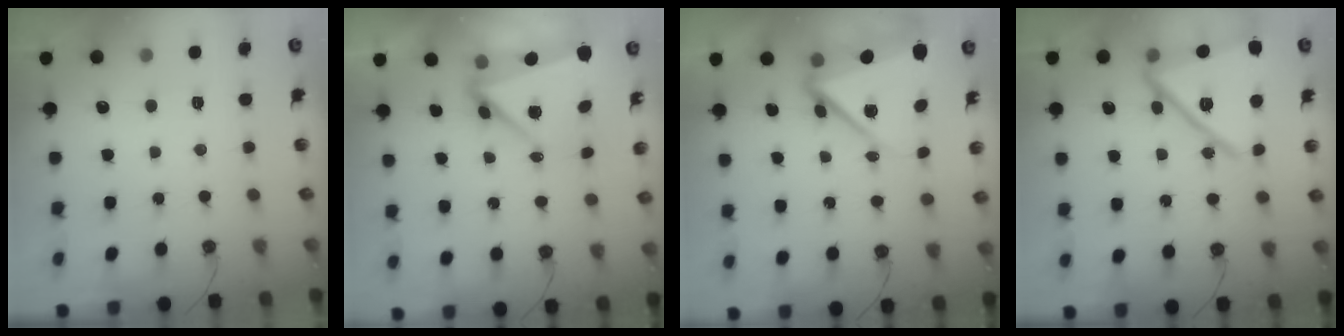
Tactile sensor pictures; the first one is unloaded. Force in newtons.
{"total": 6.8, "press": 6.6, "slide": 1.6}
{"total": 10.0, "press": 9.9, "slide": 1.7}
{"total": 21.0, "press": 20.8, "slide": 2.3}